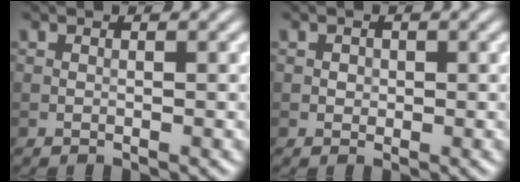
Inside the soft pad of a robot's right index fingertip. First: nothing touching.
{"total": 0.8, "force": [0.1, 0.7, 0.3], "torque": [-0.002, -0.002, 0.000]}